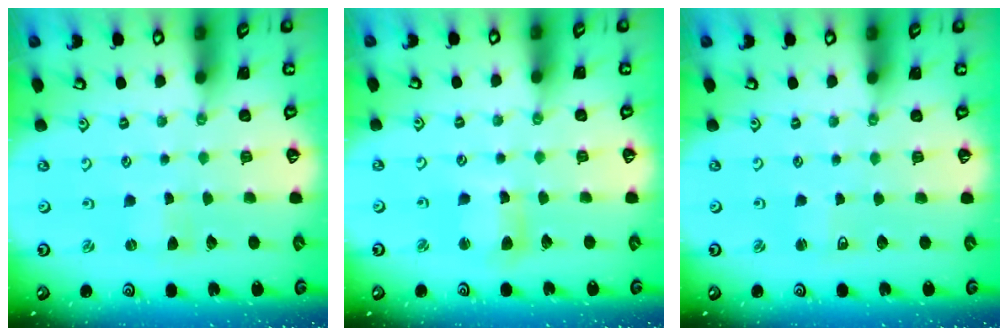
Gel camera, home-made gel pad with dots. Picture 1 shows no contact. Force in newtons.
{"total": 5.0, "press": 5.0, "slide": 0.6}
{"total": 2.2, "press": 2.2, "slide": 0.3}